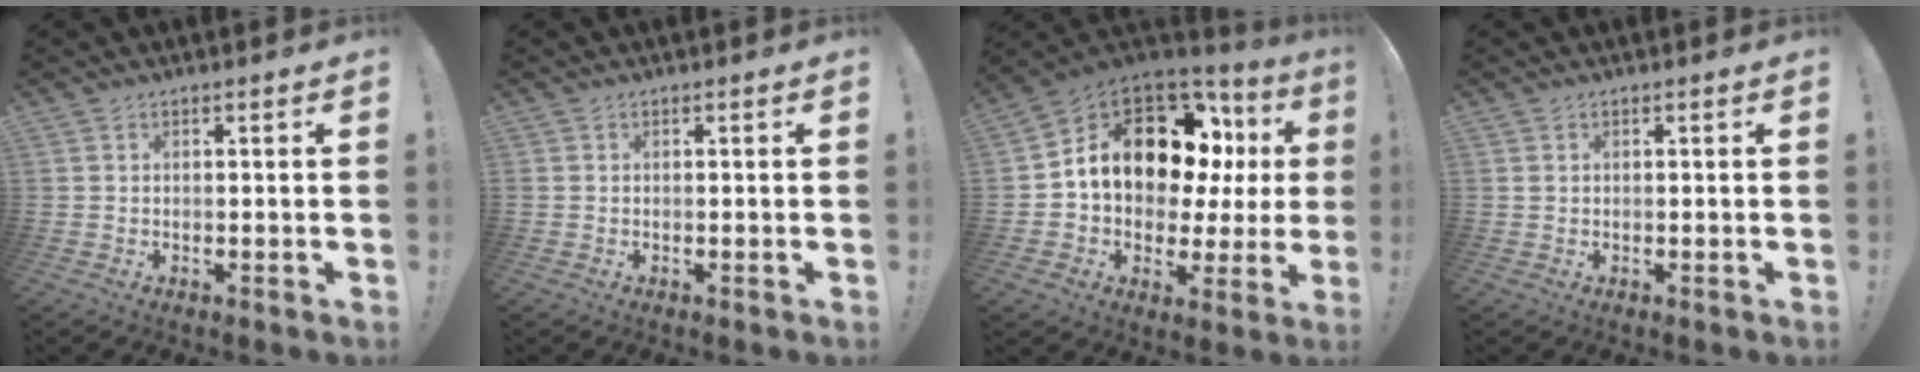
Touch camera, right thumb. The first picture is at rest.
{"total": 0.0}
{"total": 17.5, "force": [6.4, 10.6, 12.4], "torque": [-0.192, -0.032, 0.125]}
{"total": 0.6, "force": [0.3, 0.4, 0.3], "torque": [-0.008, 0.003, 0.006]}